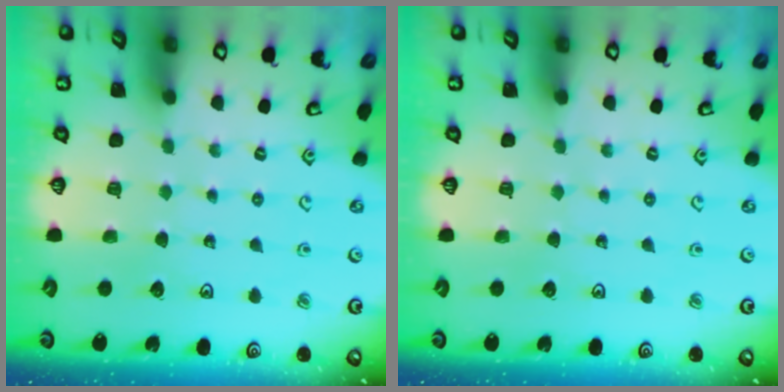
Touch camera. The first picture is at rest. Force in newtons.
{"total": 0.0}